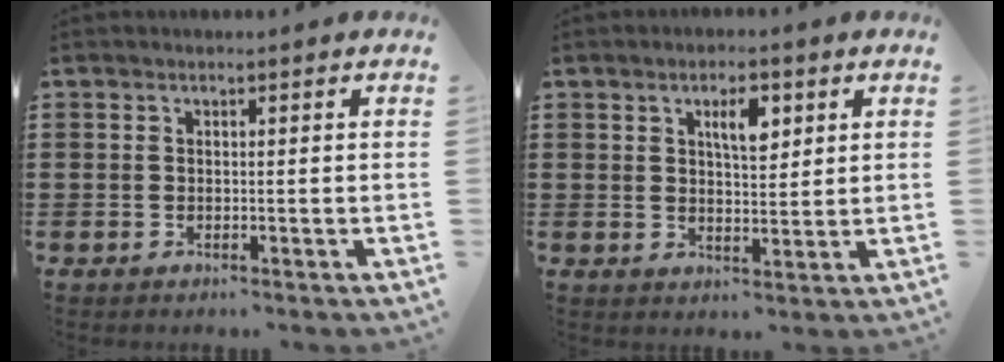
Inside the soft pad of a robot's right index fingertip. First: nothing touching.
{"total": 4.4, "force": [2.0, 1.6, 3.6], "torque": [-0.060, 0.002, 0.029]}